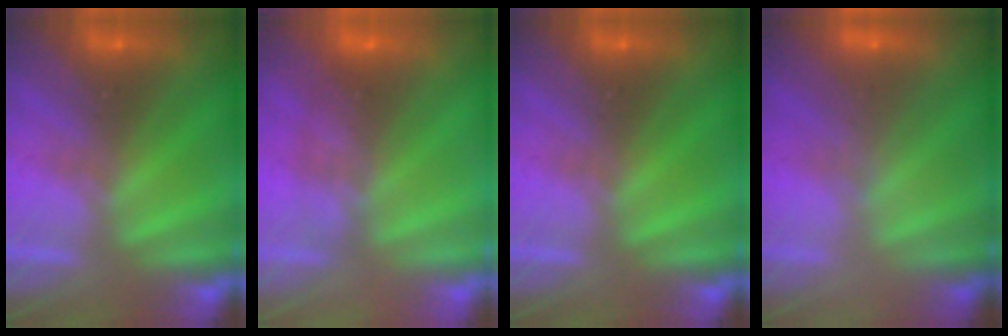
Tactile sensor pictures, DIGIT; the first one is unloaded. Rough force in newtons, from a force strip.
{"total": 1.8}
{"total": 0.0}
{"total": 2.3}